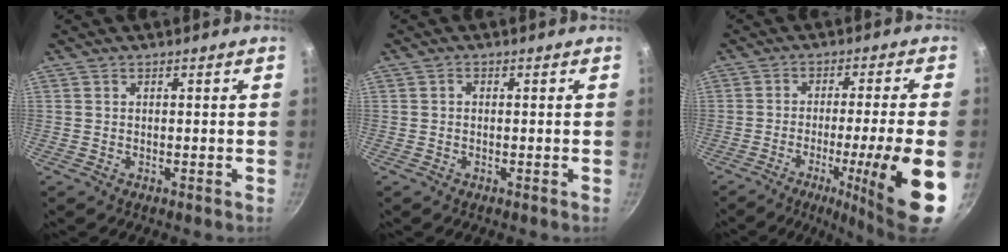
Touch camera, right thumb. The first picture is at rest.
{"total": 0.7, "force": [-0.1, 0.5, 0.5], "torque": [-0.009, 0.003, -0.003]}
{"total": 14.7, "force": [-5.1, 0.2, 13.8], "torque": [-0.211, 0.011, -0.074]}